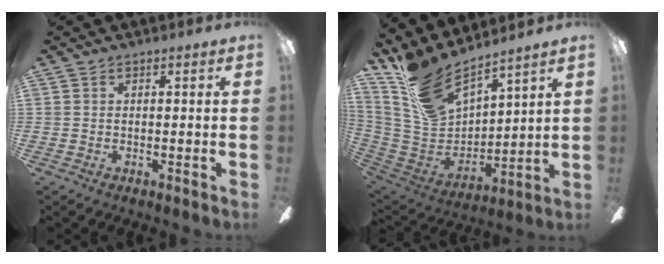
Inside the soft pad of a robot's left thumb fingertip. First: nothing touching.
{"total": 15.7, "force": [12.9, 5.4, 7.0], "torque": [-0.169, -0.100, 0.237]}